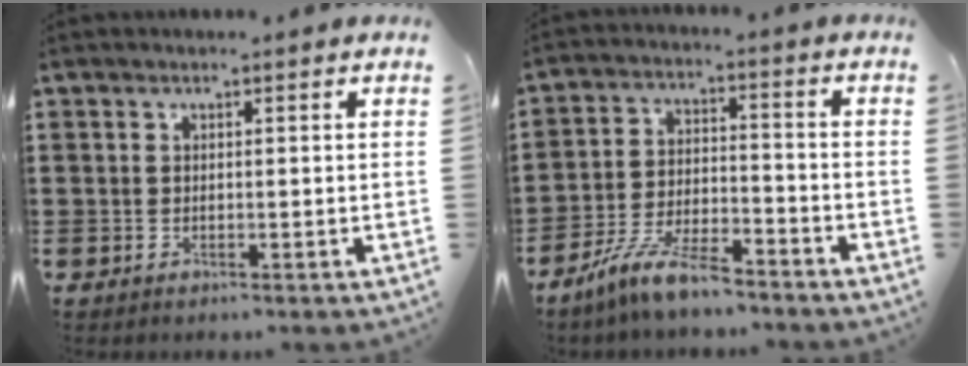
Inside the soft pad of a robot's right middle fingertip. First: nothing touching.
{"total": 8.1, "force": [-6.8, 1.0, 4.2], "torque": [-0.096, -0.001, -0.133]}